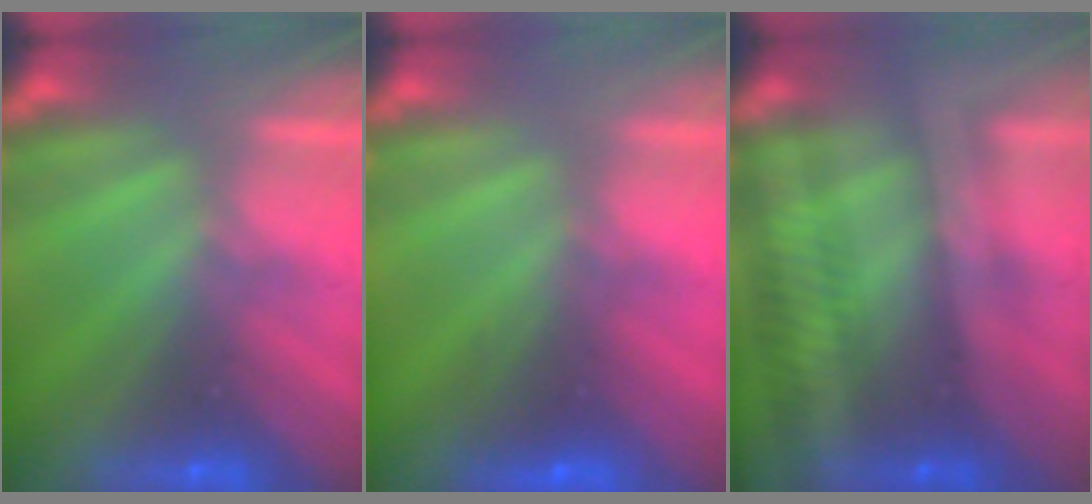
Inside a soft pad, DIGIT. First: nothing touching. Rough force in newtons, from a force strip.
{"total": 2.4}
{"total": 2.4}